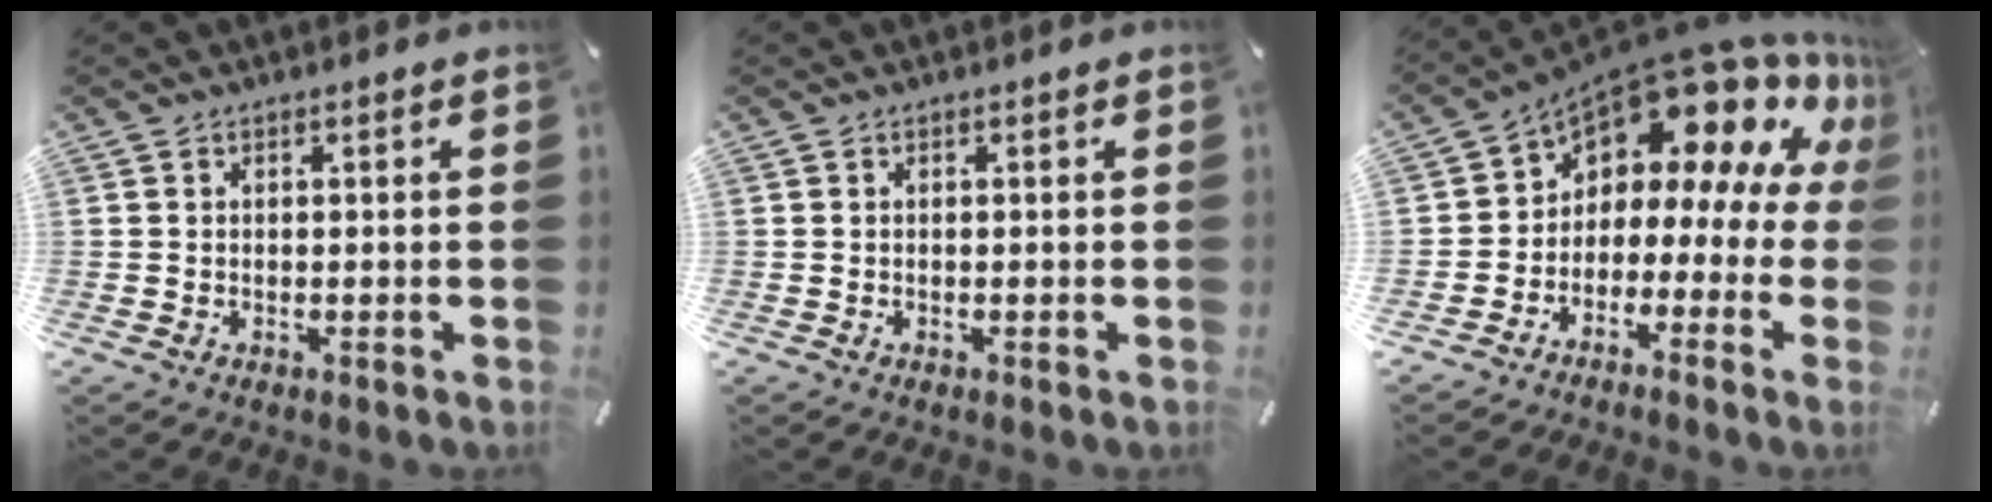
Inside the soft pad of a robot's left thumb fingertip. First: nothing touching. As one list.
[{"total": 0.0}, {"total": 13.3, "force": [9.5, 6.1, 7.1], "torque": [-0.111, -0.094, 0.156]}]